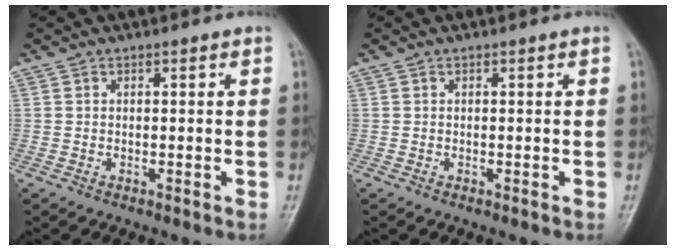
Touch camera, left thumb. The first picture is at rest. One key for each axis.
{"total": 0.0}